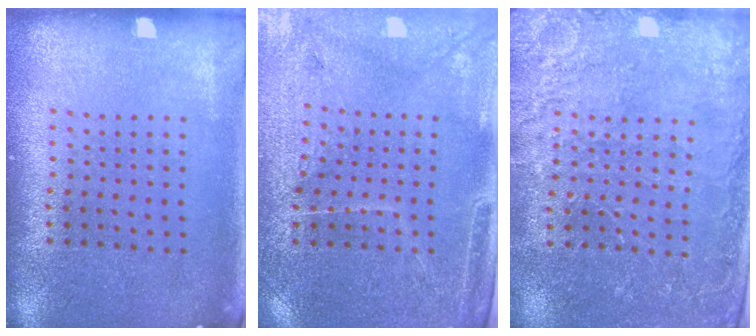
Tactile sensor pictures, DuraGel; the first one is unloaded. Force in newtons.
{"total": 3.3, "press": 3.1, "slide": 1.1}
{"total": 2.8, "press": 2.8, "slide": 0.2}